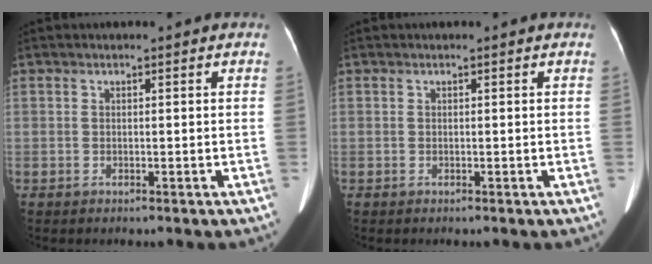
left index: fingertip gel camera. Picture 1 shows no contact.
{"total": 0.0}